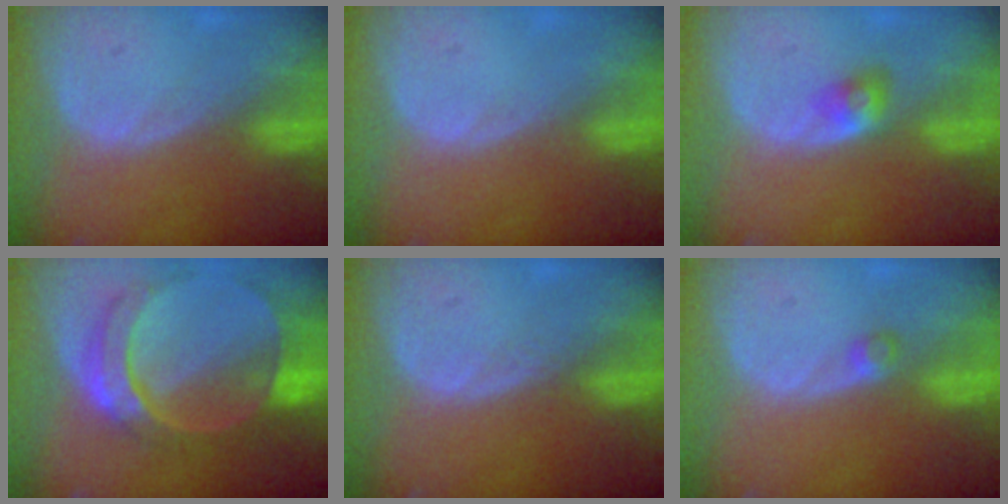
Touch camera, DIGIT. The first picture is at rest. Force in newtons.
{"total": 0.0}
{"total": 2.9, "press": 2.4, "slide": 1.5}
{"total": 10.5, "press": 8.9, "slide": 5.7}
{"total": 0.6, "press": 0.6, "slide": 0.0}
{"total": 1.6, "press": 1.4, "slide": 0.8}